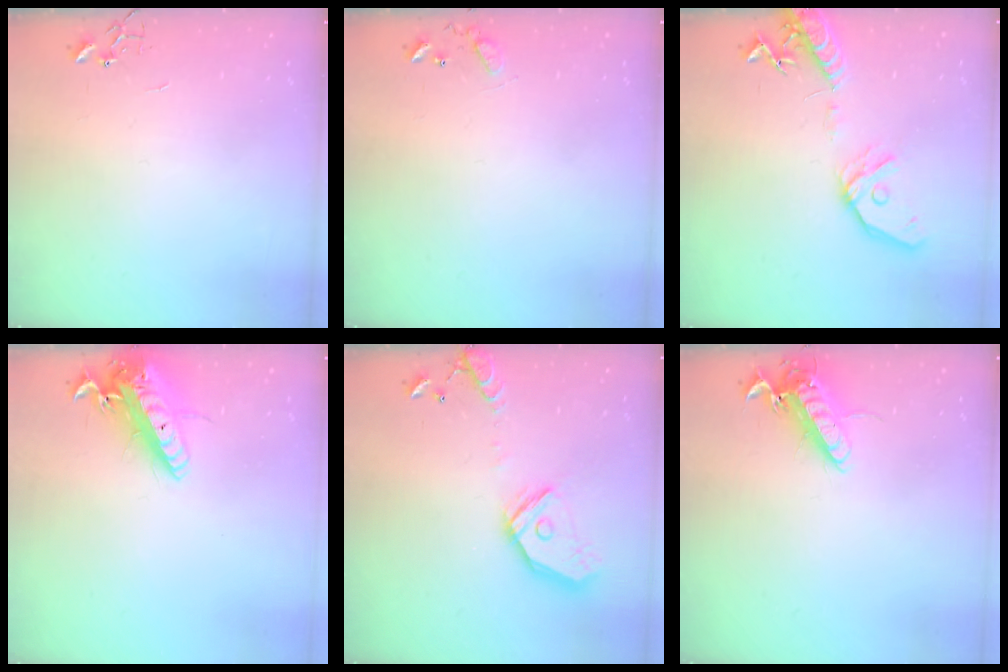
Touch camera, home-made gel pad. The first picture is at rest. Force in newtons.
{"total": 7.7, "press": 7.6, "slide": 0.5}
{"total": 15.4, "press": 15.2, "slide": 2.8}
{"total": 17.4, "press": 17.0, "slide": 3.4}
{"total": 16.6, "press": 16.4, "slide": 2.8}
{"total": 13.5, "press": 13.5, "slide": 1.2}